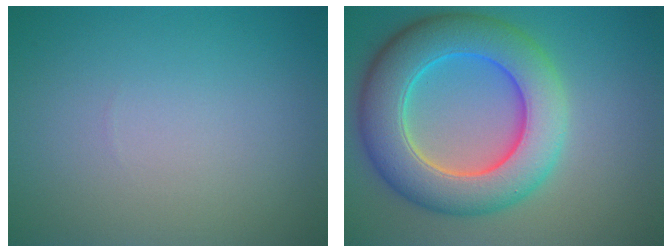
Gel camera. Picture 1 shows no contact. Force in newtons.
{"total": 9.7, "press": 9.7, "slide": 0.5}